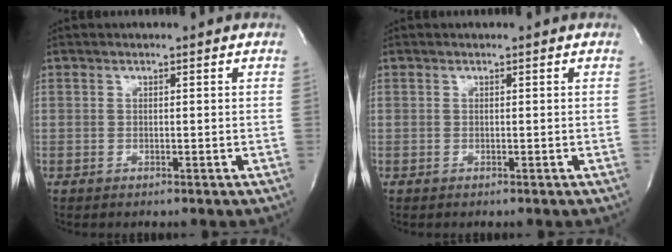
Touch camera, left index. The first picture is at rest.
{"total": 0.0}